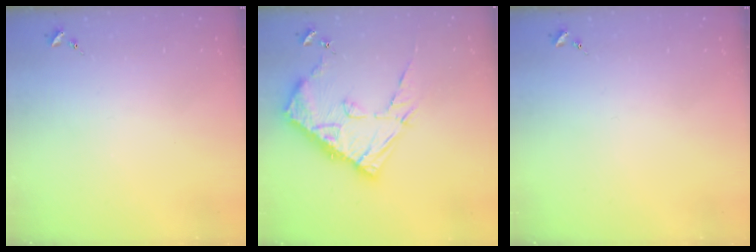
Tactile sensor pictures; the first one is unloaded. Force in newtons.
{"total": 18.0, "press": 17.9, "slide": 1.9}
{"total": 0.0}